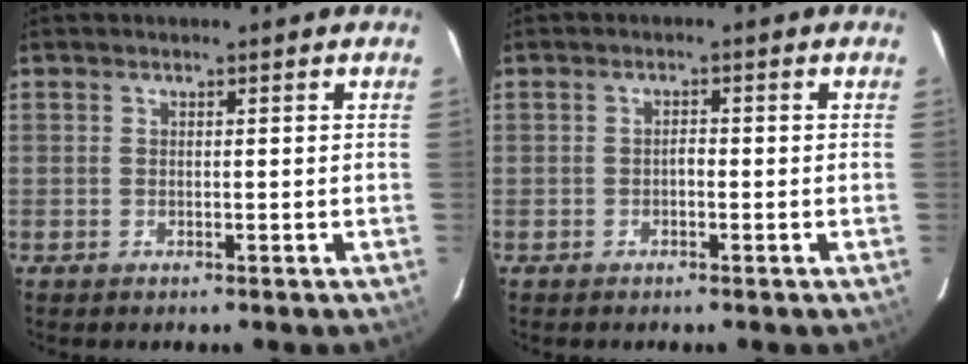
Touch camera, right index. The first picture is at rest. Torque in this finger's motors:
{"motor_torque": [0.33, -0.22, 0.18, 0.04]}